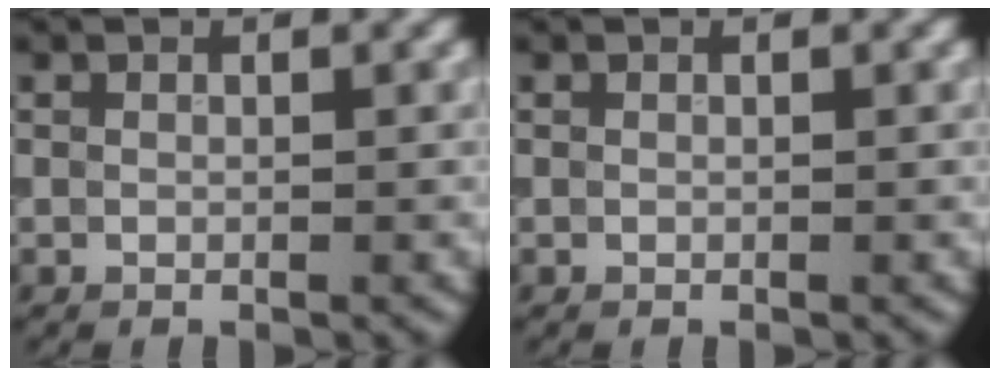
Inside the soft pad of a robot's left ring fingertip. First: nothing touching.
{"total": 0.0}